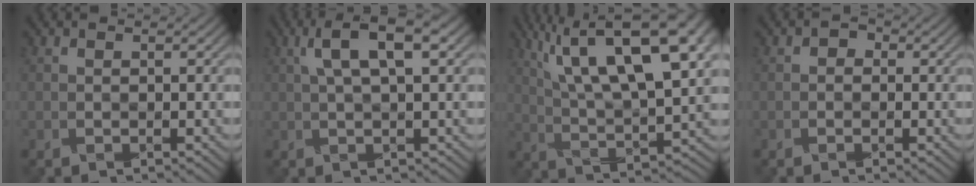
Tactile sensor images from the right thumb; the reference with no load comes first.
{"total": 5.9, "force": [2.1, 1.4, 5.3], "torque": [-0.089, 0.014, 0.037]}
{"total": 18.5, "force": [8.8, 6.3, 15.0], "torque": [-0.258, 0.039, 0.149]}
{"total": 0.9, "force": [-0.2, 0.8, 0.4], "torque": [-0.004, -0.001, -0.006]}